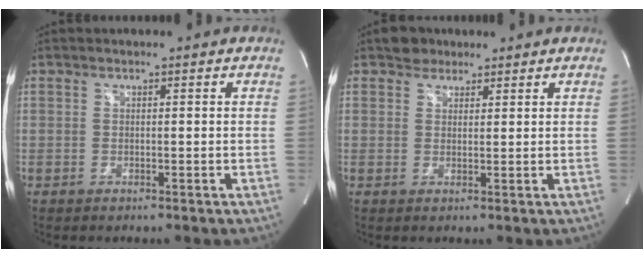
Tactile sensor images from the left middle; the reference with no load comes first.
{"total": 2.6, "force": [1.9, 1.7, 0.3], "torque": [-0.004, 0.011, 0.028]}